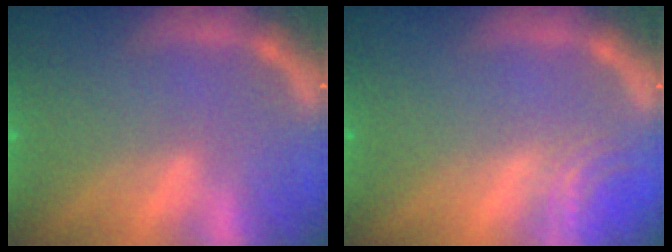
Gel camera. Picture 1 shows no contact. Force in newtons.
{"total": 2.5}